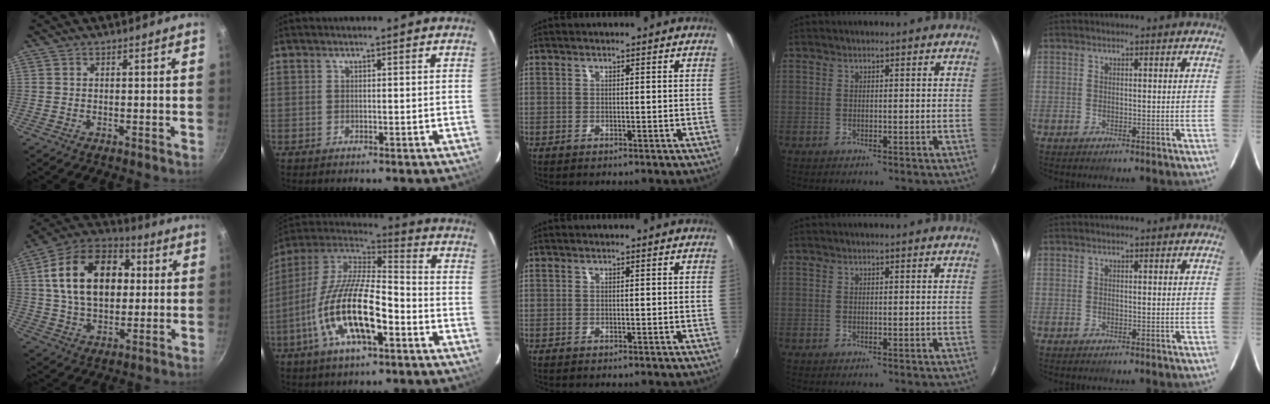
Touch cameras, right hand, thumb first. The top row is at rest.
{"thumb": {"total": 20.9, "force": [3.5, 14.1, 15.1], "torque": [-0.226, 0.022, 0.048]}, "index": {"total": 19.6, "force": [-7.5, 6.6, 16.8], "torque": [-0.330, -0.022, -0.143]}}